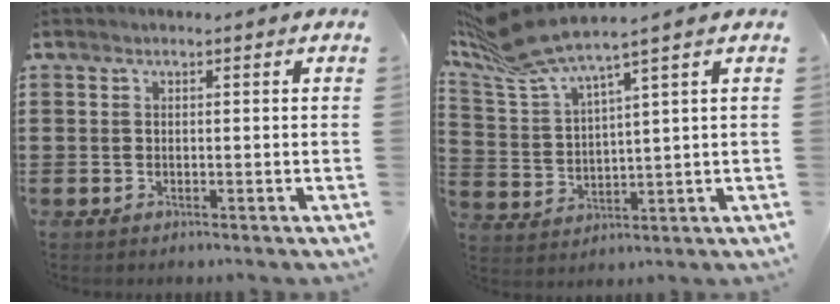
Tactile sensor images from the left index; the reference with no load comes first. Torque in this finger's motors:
{"motor_torque": [-0.08, -0.04, 0.08, 0.01]}